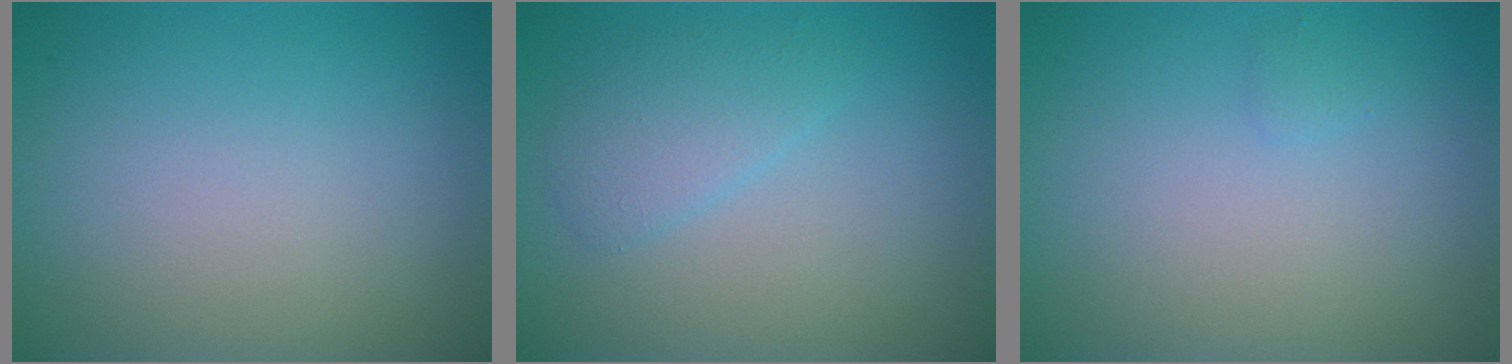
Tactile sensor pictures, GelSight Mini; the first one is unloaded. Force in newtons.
{"total": 2.2, "press": 2.2, "slide": 0.1}
{"total": 0.5, "press": 0.5, "slide": 0.1}